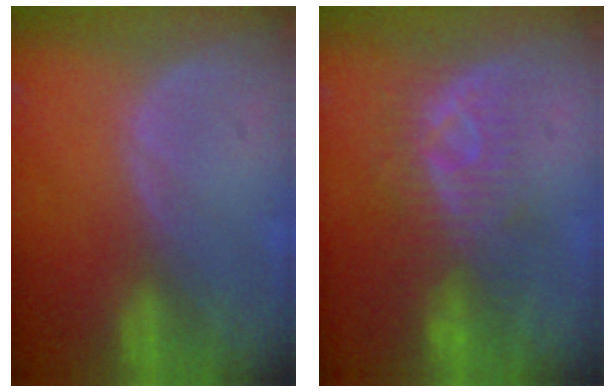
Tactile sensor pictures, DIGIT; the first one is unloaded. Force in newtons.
{"total": 8.1, "press": 7.5, "slide": 3.2}